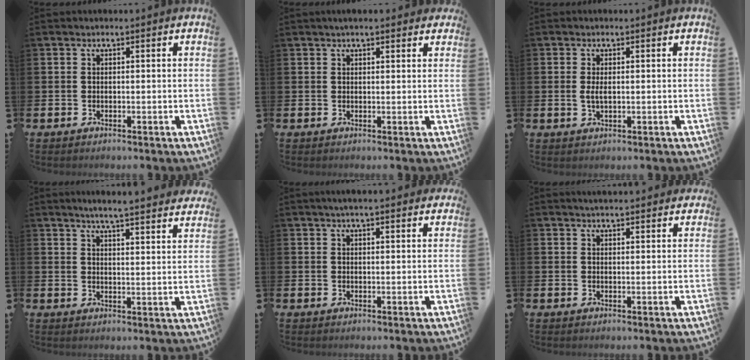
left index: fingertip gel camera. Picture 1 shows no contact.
{"total": 2.1, "force": [1.8, 0.6, 0.9], "torque": [-0.010, -0.001, 0.031]}
{"total": 1.7, "force": [0.1, 0.7, 1.6], "torque": [-0.031, 0.003, 0.001]}
{"total": 5.3, "force": [5.1, -0.5, 1.1], "torque": [-0.034, -0.033, 0.088]}
{"total": 3.0, "force": [2.8, 0.3, 1.2], "torque": [-0.018, -0.008, 0.047]}
{"total": 2.8, "force": [2.7, 0.3, 0.4], "torque": [-0.010, -0.007, 0.049]}